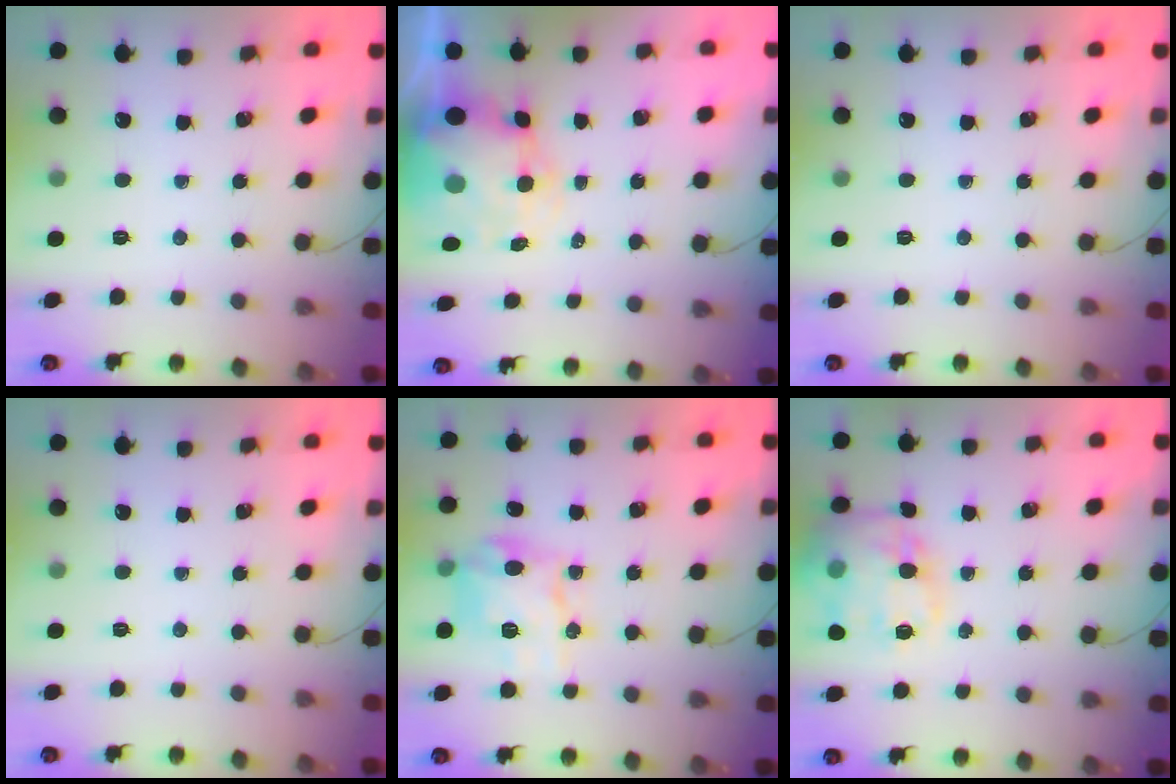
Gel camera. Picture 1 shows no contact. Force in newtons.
{"total": 9.6, "press": 9.2, "slide": 2.4}
{"total": 0.0}
{"total": 0.0}
{"total": 12.1, "press": 12.0, "slide": 1.3}
{"total": 19.3, "press": 19.1, "slide": 2.5}